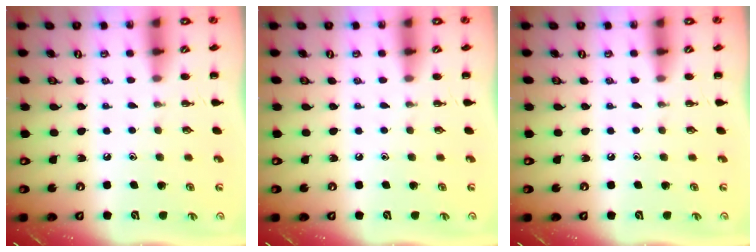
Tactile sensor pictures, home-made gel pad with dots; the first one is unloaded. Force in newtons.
{"total": 0.0}
{"total": 0.0}